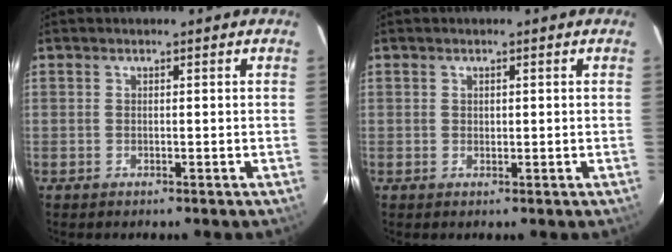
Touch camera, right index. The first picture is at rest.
{"total": 0.6, "force": [0.2, 0.6, 0.2], "torque": [-0.003, 0.003, 0.005]}